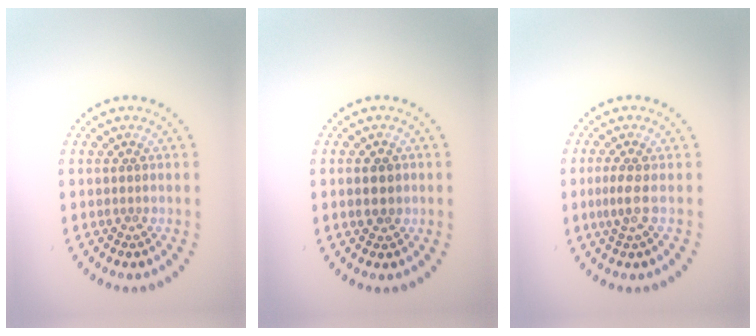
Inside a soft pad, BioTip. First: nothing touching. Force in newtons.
{"total": 1.9, "press": 1.9, "slide": 0.2}
{"total": 1.5, "press": 1.3, "slide": 0.9}